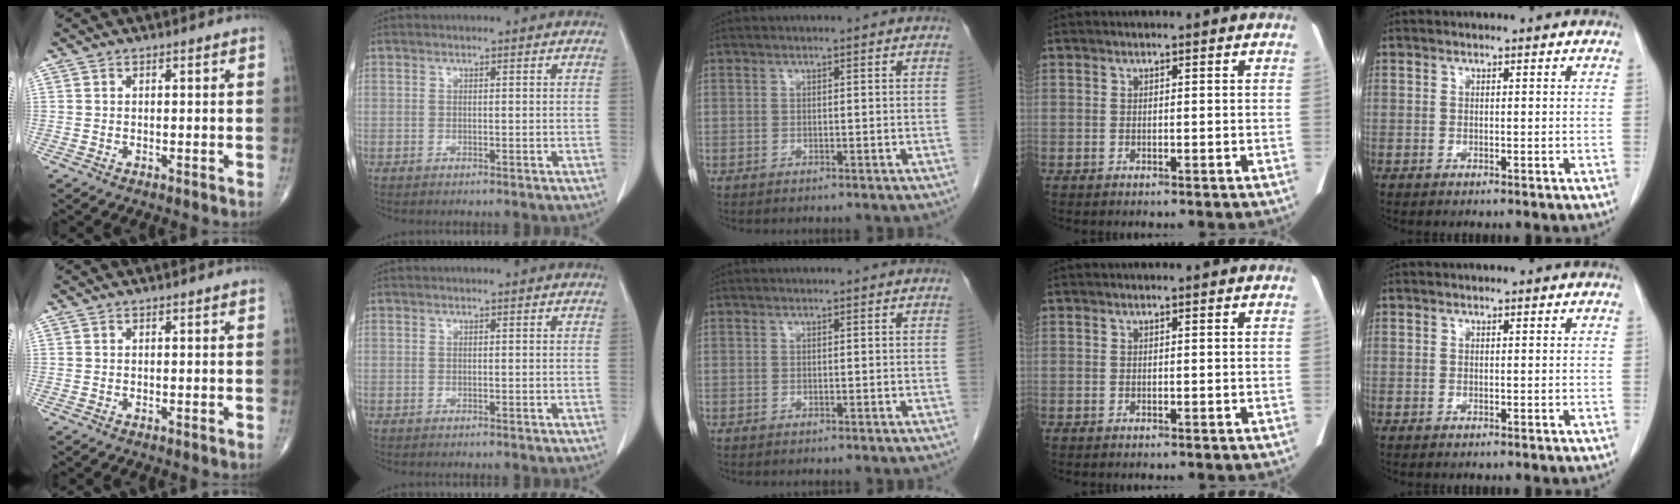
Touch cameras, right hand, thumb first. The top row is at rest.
{}